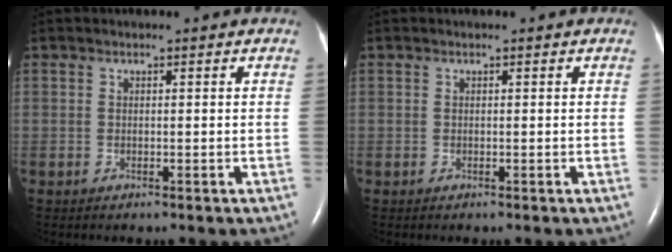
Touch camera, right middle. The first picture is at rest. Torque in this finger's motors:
{"motor_torque": [0.00, 0.00, 0.00, 0.00]}